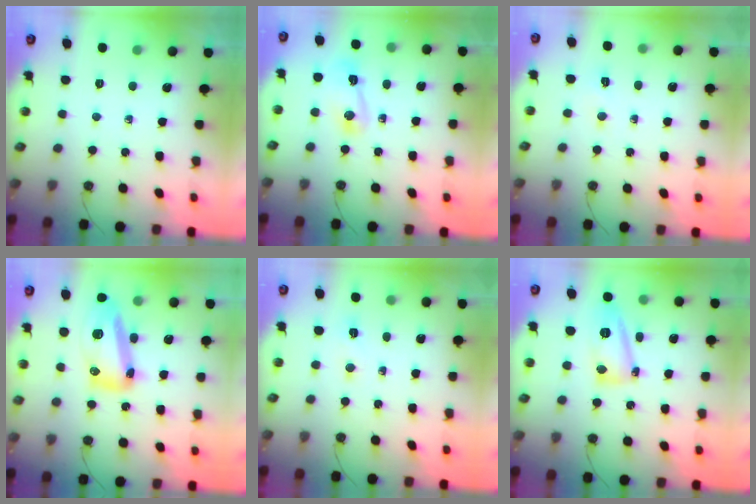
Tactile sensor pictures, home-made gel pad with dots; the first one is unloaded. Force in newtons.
{"total": 4.8, "press": 4.7, "slide": 1.0}
{"total": 2.6, "press": 2.6, "slide": 0.6}
{"total": 15.7, "press": 15.7, "slide": 1.4}
{"total": 2.5, "press": 2.4, "slide": 0.6}
{"total": 13.0, "press": 13.0, "slide": 1.2}